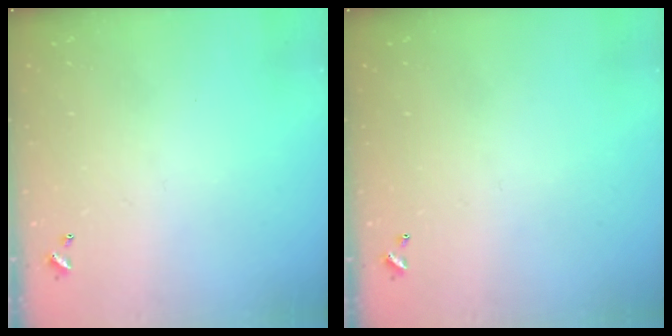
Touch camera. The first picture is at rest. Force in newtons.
{"total": 0.0}